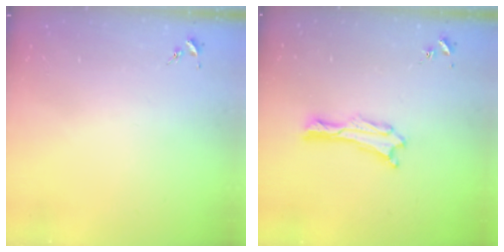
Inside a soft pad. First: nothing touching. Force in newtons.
{"total": 0.8, "press": 0.7, "slide": 0.2}